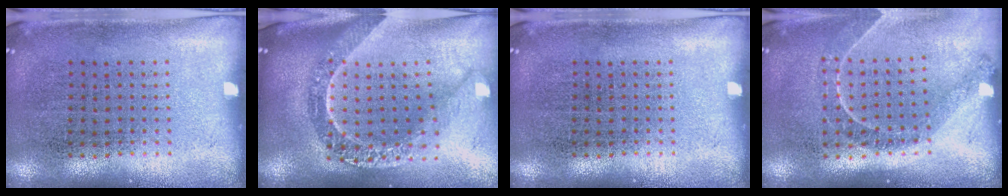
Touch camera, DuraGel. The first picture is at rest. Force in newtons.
{"total": 2.8, "press": 2.2, "slide": 1.7}
{"total": 0.0}
{"total": 1.2, "press": 1.1, "slide": 0.4}